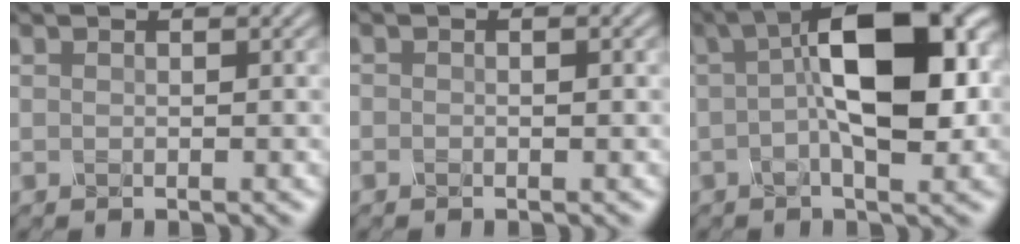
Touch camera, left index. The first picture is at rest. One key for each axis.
{"total": 0.6, "fx": -0.1, "fy": 0.3, "fz": 0.5, "tx": -0.007, "ty": -0.003, "tz": -0.003}
{"total": 11.0, "fx": 1.1, "fy": 3.8, "fz": 10.3, "tx": -0.156, "ty": 0.018, "tz": 0.010}